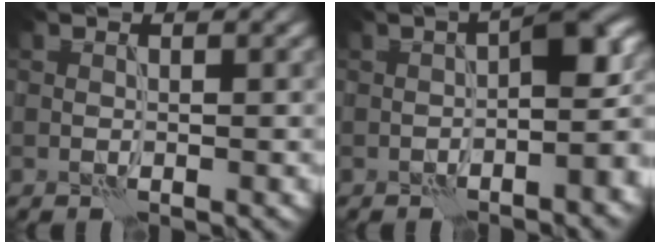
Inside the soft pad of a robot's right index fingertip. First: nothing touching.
{"total": 5.7, "force": [-1.6, 1.5, 5.2], "torque": [-0.066, 0.023, -0.031]}